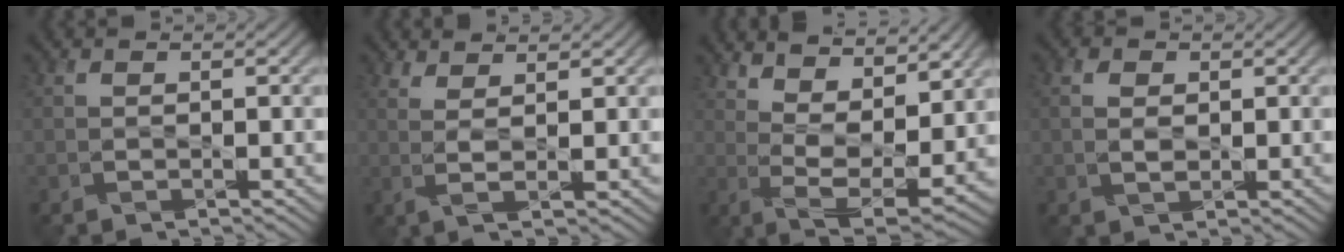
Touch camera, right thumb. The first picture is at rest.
{"total": 2.7, "force": [1.6, -0.1, 2.1], "torque": [-0.041, -0.002, 0.034]}
{"total": 11.1, "force": [6.9, 3.1, 8.1], "torque": [-0.151, -0.003, 0.112]}
{"total": 1.9, "force": [0.4, 1.2, 1.4], "torque": [-0.031, 0.001, 0.005]}